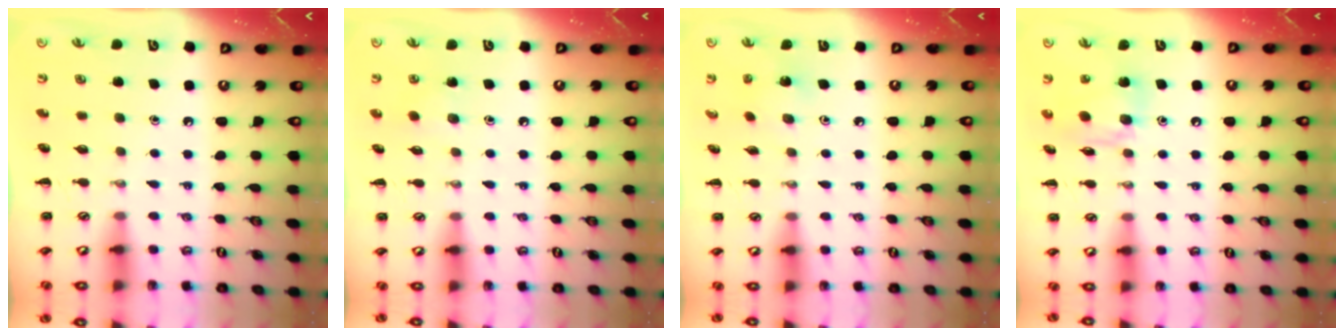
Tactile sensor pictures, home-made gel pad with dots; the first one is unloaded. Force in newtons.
{"total": 6.2, "press": 6.1, "slide": 1.3}
{"total": 2.1, "press": 2.0, "slide": 0.5}
{"total": 12.3, "press": 12.0, "slide": 2.8}